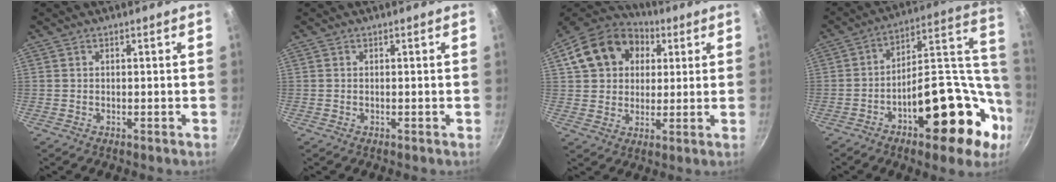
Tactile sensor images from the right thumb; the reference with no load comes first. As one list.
[{"total": 0.0}, {"total": 17.1, "force": [5.0, 13.5, 9.2], "torque": [-0.145, 0.027, 0.074]}, {"total": 25.4, "force": [-9.0, 12.5, 20.2], "torque": [-0.232, 0.067, -0.131]}]